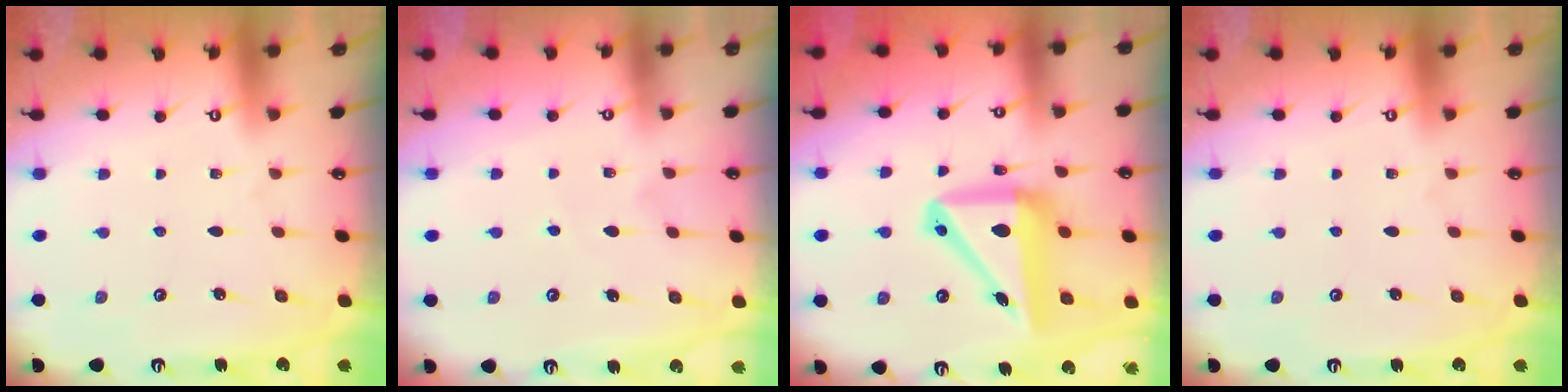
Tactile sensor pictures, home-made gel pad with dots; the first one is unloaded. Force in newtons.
{"total": 4.2, "press": 4.1, "slide": 0.6}
{"total": 13.3, "press": 13.0, "slide": 2.5}
{"total": 0.0}